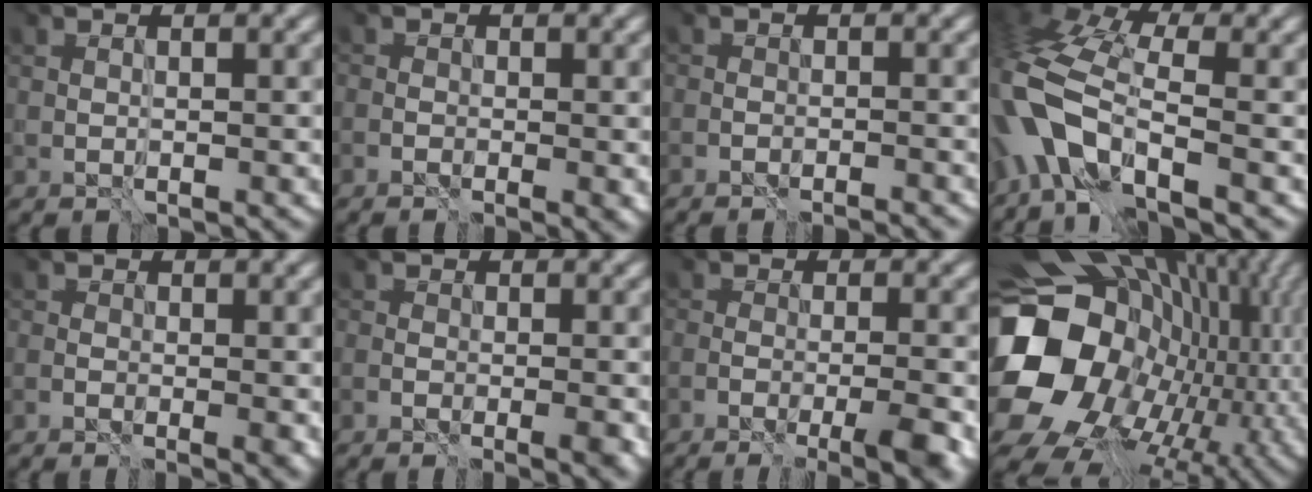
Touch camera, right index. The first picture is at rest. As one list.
[{"total": 1.2, "force": [-0.5, 0.8, 0.8], "torque": [-0.017, -0.004, -0.010]}, {"total": 1.5, "force": [-1.5, 0.0, 0.0], "torque": [0.006, 0.003, -0.024]}, {"total": 8.2, "force": [-2.6, 4.4, 6.4], "torque": [-0.150, 0.010, -0.069]}, {"total": 1.8, "force": [-0.7, 1.0, 1.3], "torque": [-0.023, -0.006, -0.013]}, {"total": 2.1, "force": [-1.0, 1.1, 1.5], "torque": [-0.019, -0.007, -0.016]}, {"total": 6.0, "force": [-3.4, 1.8, 4.6], "torque": [-0.070, -0.012, -0.045]}, {"total": 19.7, "force": [-0.6, 16.6, 10.5], "torque": [-0.232, -0.037, -0.006]}]